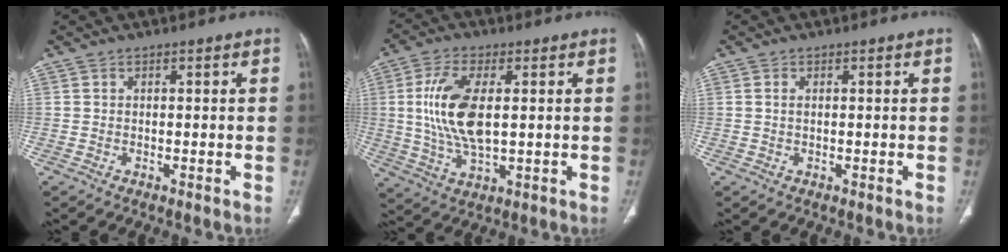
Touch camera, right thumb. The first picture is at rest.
{"total": 12.6, "force": [1.6, 5.7, 11.1], "torque": [-0.232, -0.008, 0.036]}
{"total": 0.9, "force": [0.3, 0.4, 0.7], "torque": [-0.019, 0.005, 0.008]}